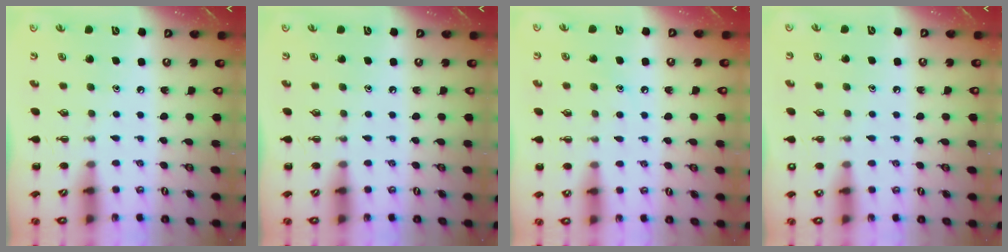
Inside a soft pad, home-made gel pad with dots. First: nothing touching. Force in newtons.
{"total": 0.0}
{"total": 7.9, "press": 7.6, "slide": 1.9}
{"total": 1.3, "press": 1.3, "slide": 0.1}